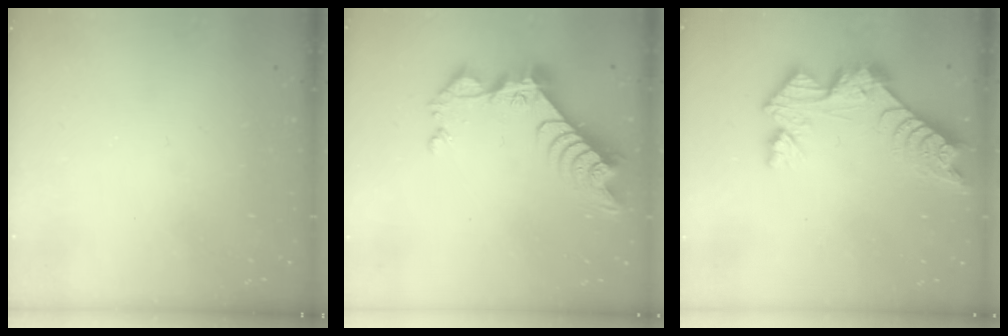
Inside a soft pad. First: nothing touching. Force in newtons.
{"total": 11.3, "press": 11.2, "slide": 0.8}
{"total": 11.3, "press": 11.3, "slide": 0.8}